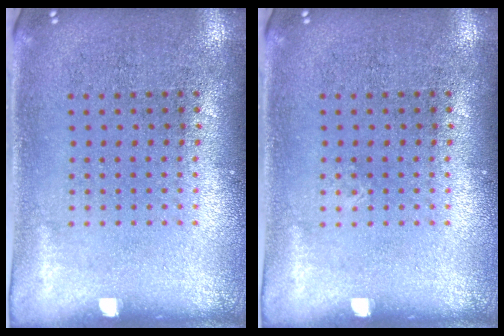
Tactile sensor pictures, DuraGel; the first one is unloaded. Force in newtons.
{"total": 0.0}